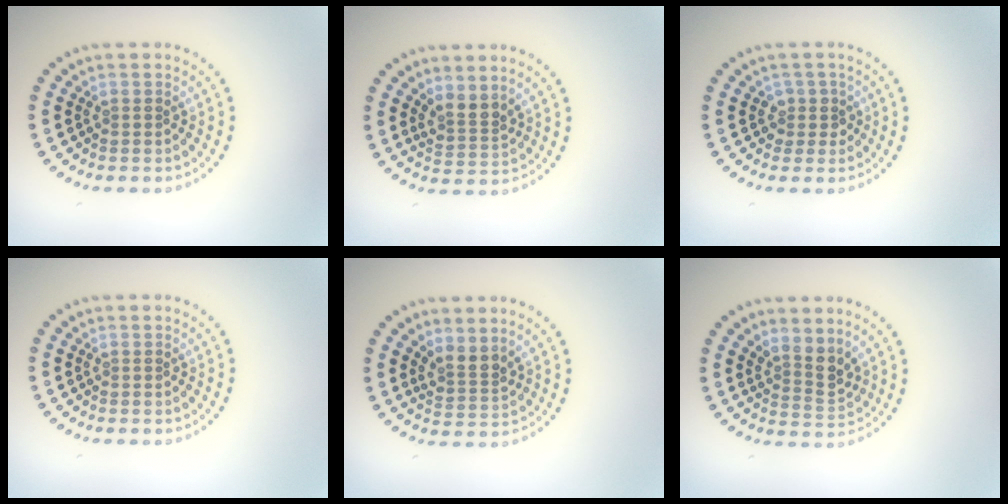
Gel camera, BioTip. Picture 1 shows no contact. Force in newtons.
{"total": 2.4, "press": 1.7, "slide": 1.7}
{"total": 1.7, "press": 1.3, "slide": 1.0}
{"total": 0.0}
{"total": 2.4, "press": 1.7, "slide": 1.7}
{"total": 2.7, "press": 2.0, "slide": 1.7}